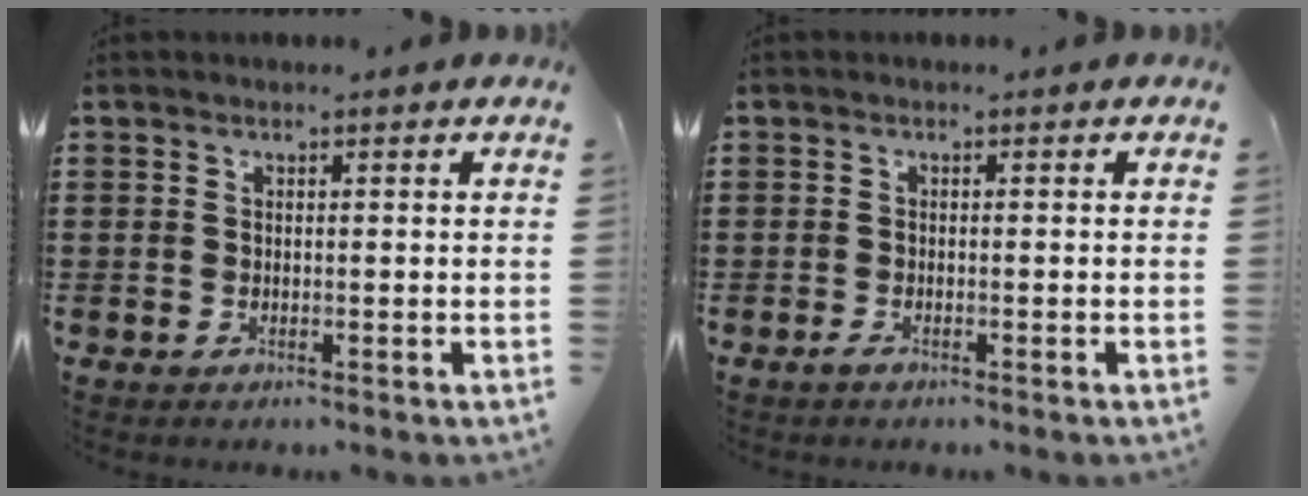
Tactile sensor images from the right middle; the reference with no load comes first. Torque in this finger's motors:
{"motor_torque": [0.30, -0.21, 0.00, 0.02]}